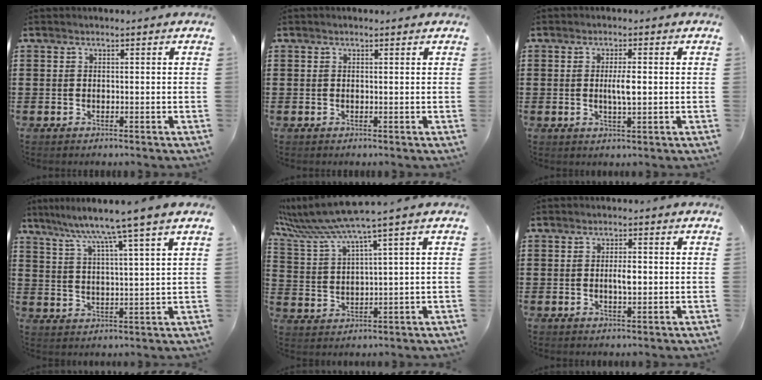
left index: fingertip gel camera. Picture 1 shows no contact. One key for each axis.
{"total": 0.0}
{"total": 3.2, "fx": 0.1, "fy": 0.7, "fz": 3.2, "tx": -0.060, "ty": -0.001, "tz": -0.001}
{"total": 6.9, "fx": 5.5, "fy": -1.4, "fz": 3.8, "tx": -0.096, "ty": -0.033, "tz": 0.086}
{"total": 6.5, "fx": 4.8, "fy": -0.5, "fz": 4.4, "tx": -0.121, "ty": -0.035, "tz": 0.076}
{"total": 2.7, "fx": -0.1, "fy": 0.9, "fz": 2.6, "tx": -0.041, "ty": -0.002, "tz": -0.005}